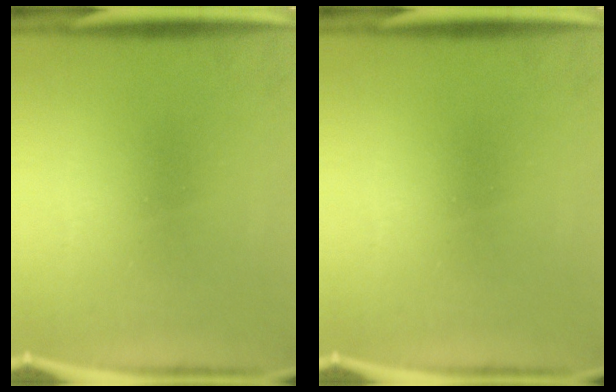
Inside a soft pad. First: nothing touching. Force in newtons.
{"total": 0.0}